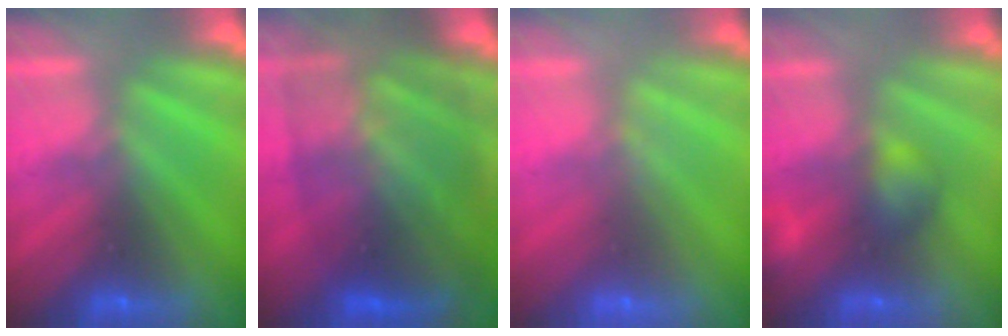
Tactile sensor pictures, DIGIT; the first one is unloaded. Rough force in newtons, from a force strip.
{"total": 10.6}
{"total": 1.9}
{"total": 3.3}